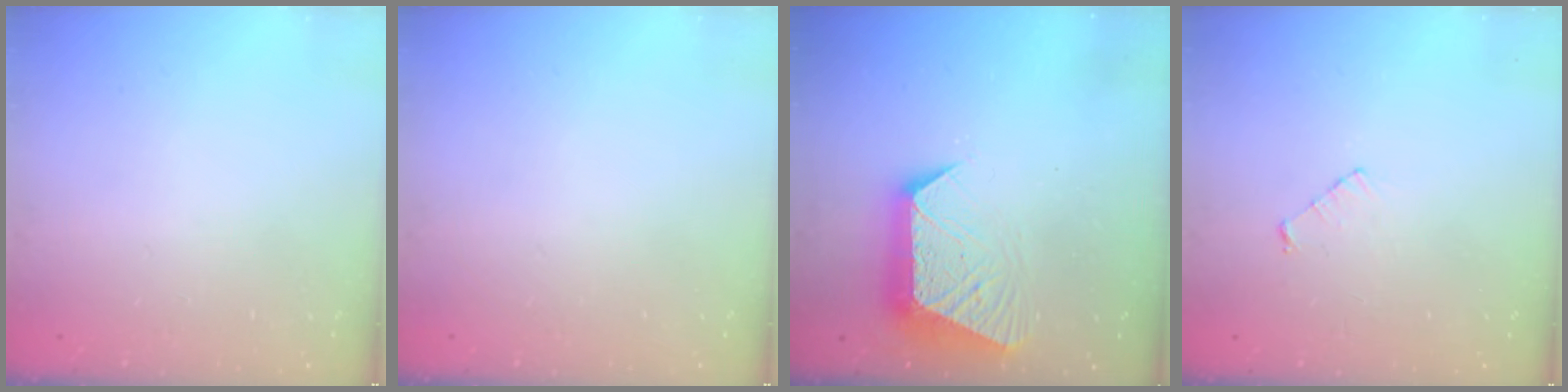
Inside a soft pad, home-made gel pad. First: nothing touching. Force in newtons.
{"total": 0.0}
{"total": 12.3, "press": 12.2, "slide": 1.3}
{"total": 3.5, "press": 3.4, "slide": 0.3}